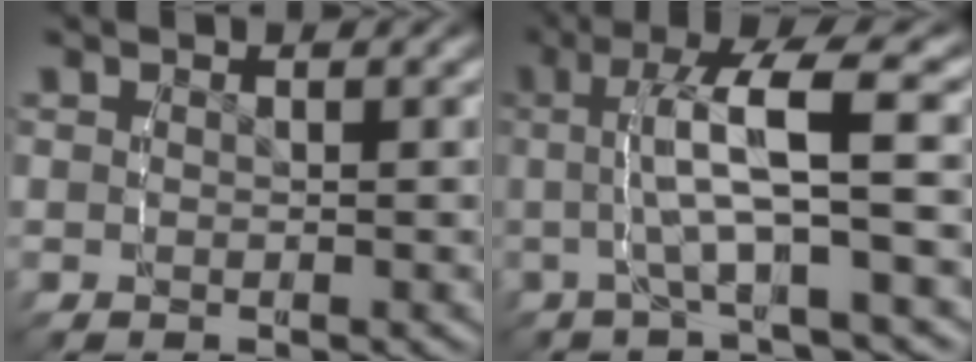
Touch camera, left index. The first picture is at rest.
{"total": 5.2, "force": [-0.4, 0.7, 5.1], "torque": [-0.101, 0.013, -0.016]}